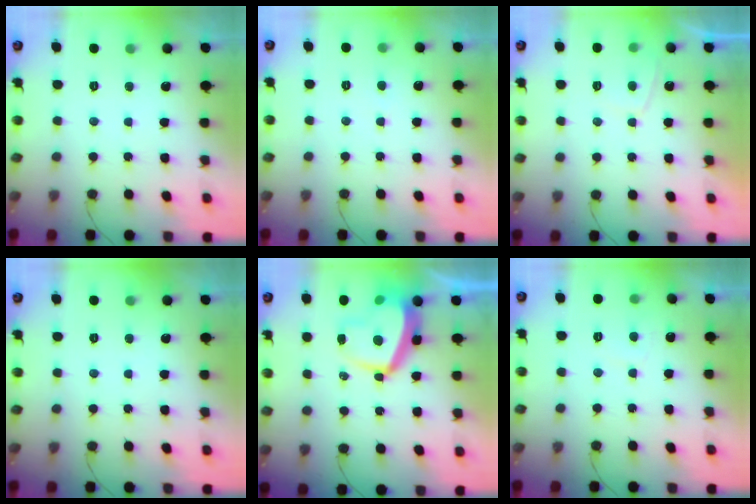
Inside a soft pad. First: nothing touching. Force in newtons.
{"total": 1.9, "press": 1.9, "slide": 0.2}
{"total": 2.7, "press": 2.6, "slide": 0.8}
{"total": 0.0}
{"total": 11.4, "press": 11.4, "slide": 0.9}
{"total": 1.6, "press": 1.5, "slide": 0.6}